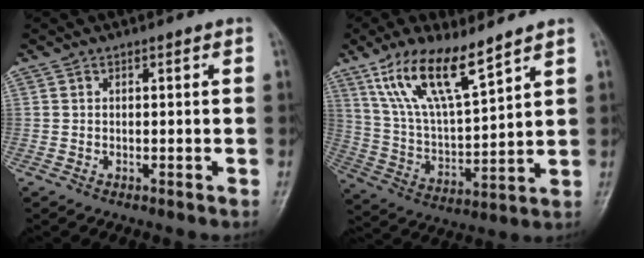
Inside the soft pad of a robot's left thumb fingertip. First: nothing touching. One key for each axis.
{"total": 14.6, "fx": 9.8, "fy": 4.0, "fz": 10.0, "tx": -0.172, "ty": -0.047, "tz": 0.202}